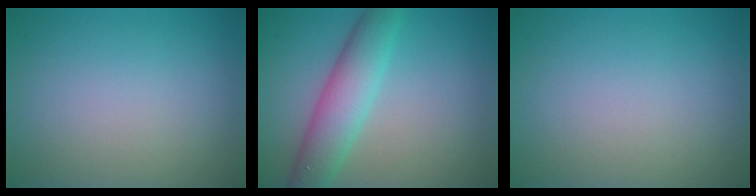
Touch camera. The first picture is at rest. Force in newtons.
{"total": 5.2, "press": 5.2, "slide": 0.2}
{"total": 0.0}